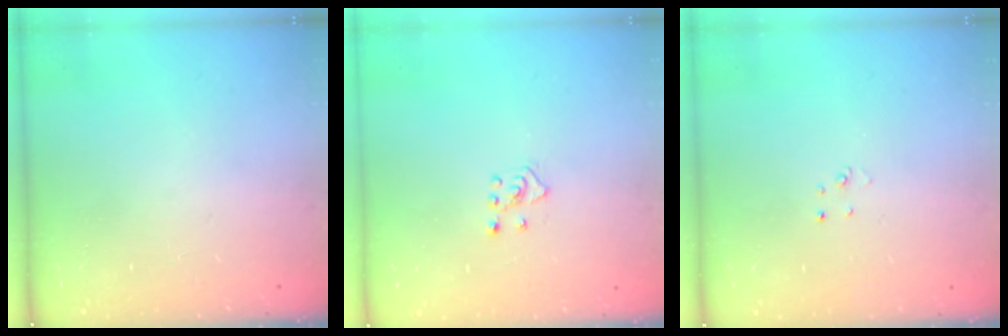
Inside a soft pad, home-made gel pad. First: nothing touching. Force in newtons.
{"total": 4.1, "press": 4.1, "slide": 0.5}
{"total": 2.0, "press": 2.0, "slide": 0.2}